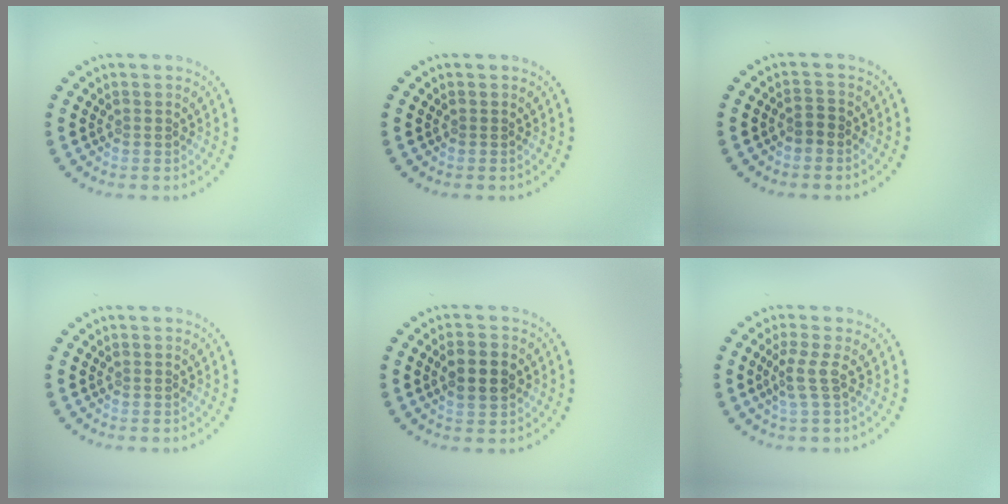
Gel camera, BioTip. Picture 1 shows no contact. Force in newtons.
{"total": 0.0}
{"total": 1.3, "press": 1.1, "slide": 0.6}
{"total": 0.0}
{"total": 3.3, "press": 3.3, "slide": 0.2}
{"total": 1.8, "press": 1.3, "slide": 1.2}